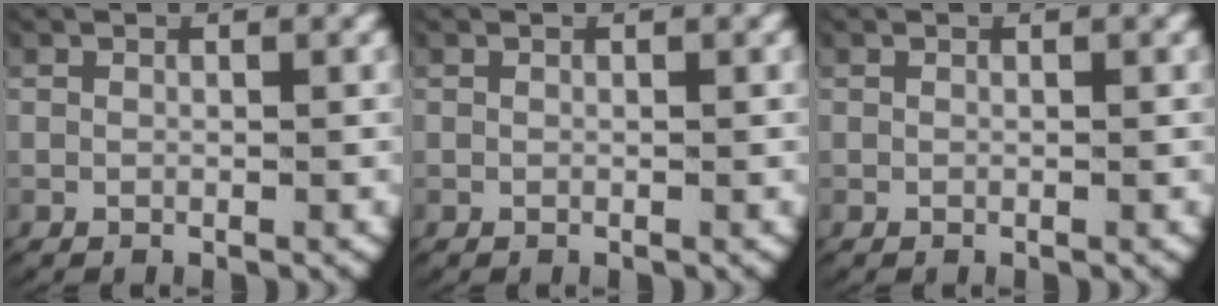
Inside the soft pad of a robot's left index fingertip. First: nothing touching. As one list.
[{"total": 0.0}, {"total": 0.0}]